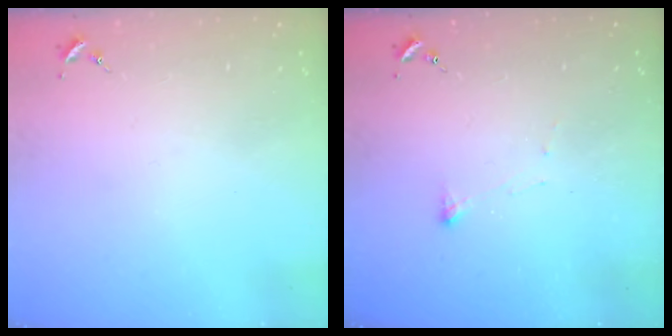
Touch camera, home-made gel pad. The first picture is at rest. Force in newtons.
{"total": 3.7, "press": 3.7, "slide": 0.5}